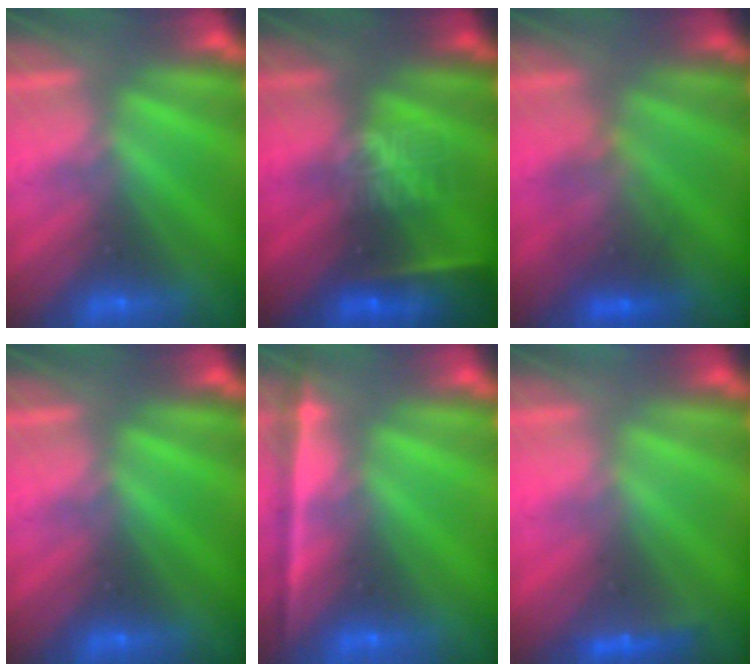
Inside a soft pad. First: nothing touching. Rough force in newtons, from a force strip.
{"total": 9.0}
{"total": 2.5}
{"total": 0.0}
{"total": 1.8}
{"total": 4.4}